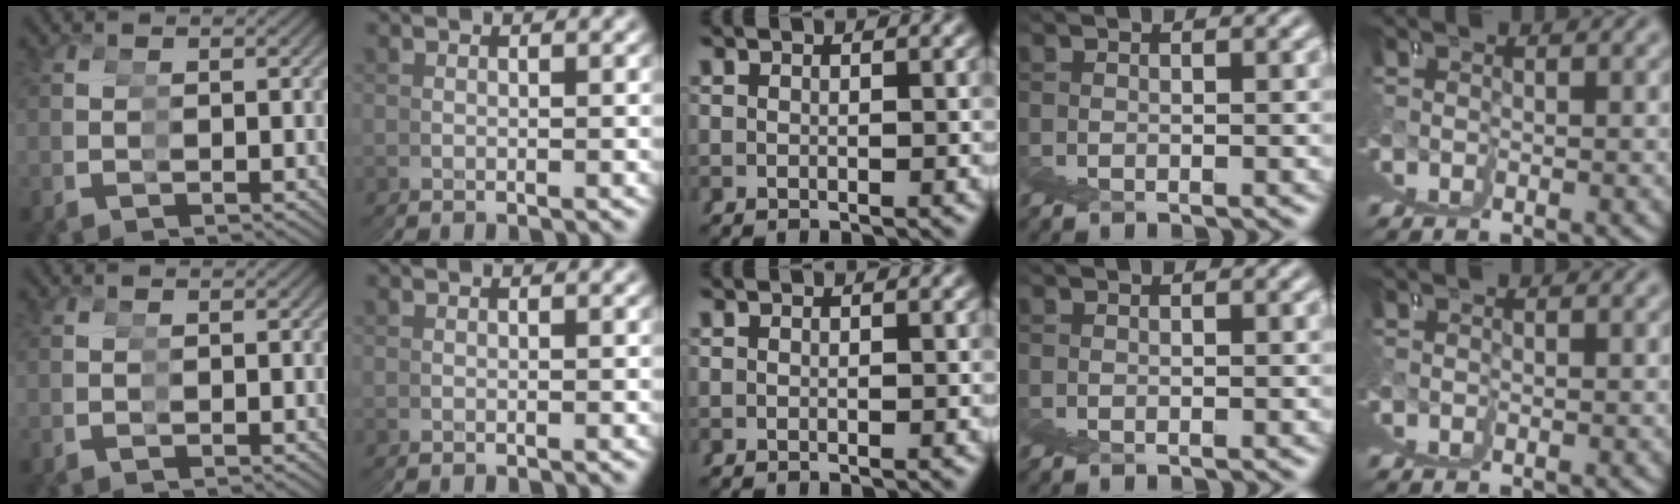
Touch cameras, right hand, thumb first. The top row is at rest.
{}